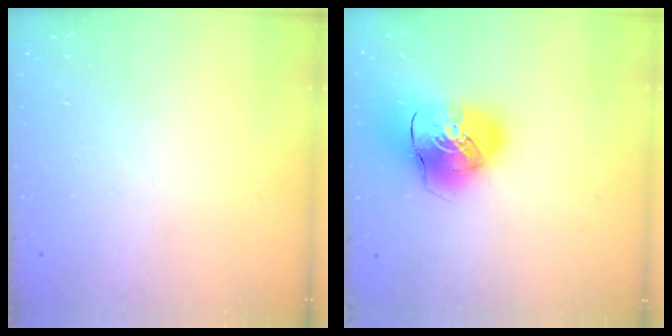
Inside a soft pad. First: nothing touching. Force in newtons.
{"total": 13.9, "press": 13.7, "slide": 2.4}